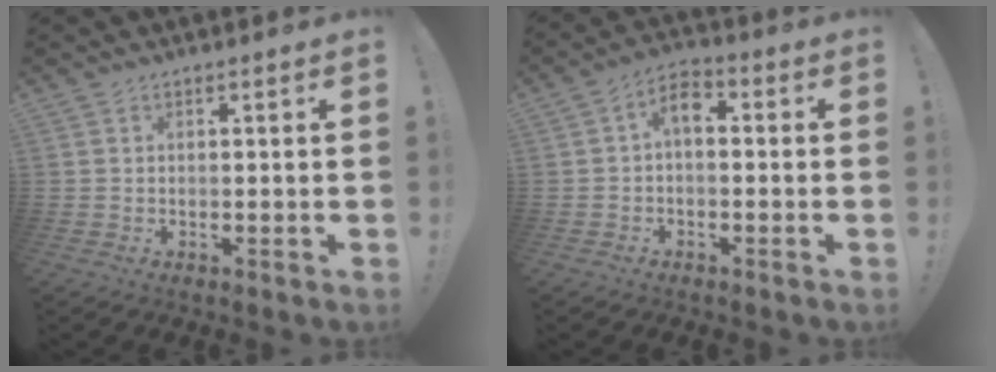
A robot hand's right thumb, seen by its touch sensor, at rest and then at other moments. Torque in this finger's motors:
{"motor_torque": [0.19, 0.05, 0.03, 0.00, 0.00]}